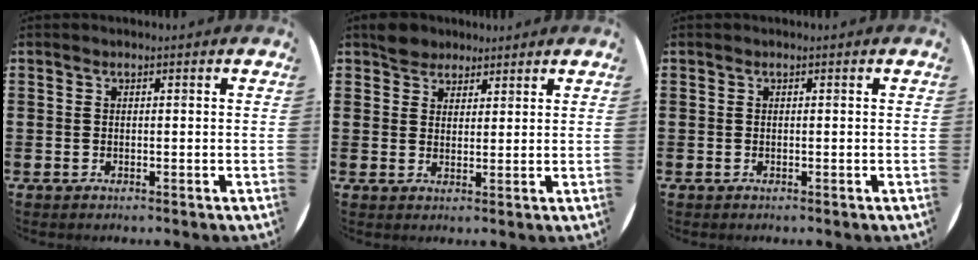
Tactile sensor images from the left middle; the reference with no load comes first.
{"total": 3.3, "force": [2.9, 1.6, -0.1], "torque": [0.000, 0.005, 0.056]}
{"total": 0.0}